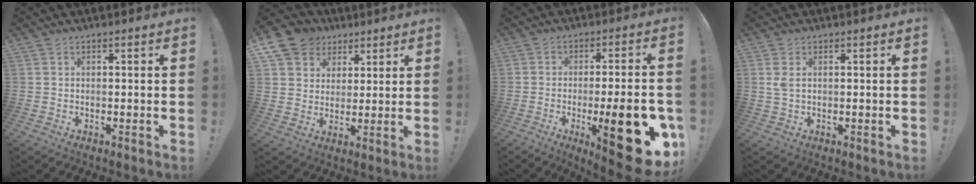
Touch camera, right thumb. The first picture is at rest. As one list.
[{"total": 10.0, "force": [5.1, 8.2, 2.4], "torque": [-0.037, -0.034, 0.104]}, {"total": 20.8, "force": [-6.6, 5.0, 19.0], "torque": [-0.257, 0.025, -0.085]}, {"total": 2.5, "force": [0.8, 0.9, 2.1], "torque": [-0.043, 0.001, 0.015]}]